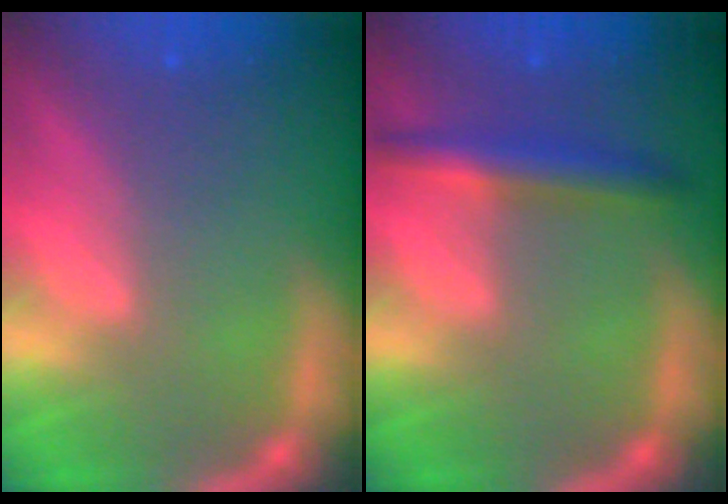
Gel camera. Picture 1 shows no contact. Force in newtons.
{"total": 3.5}